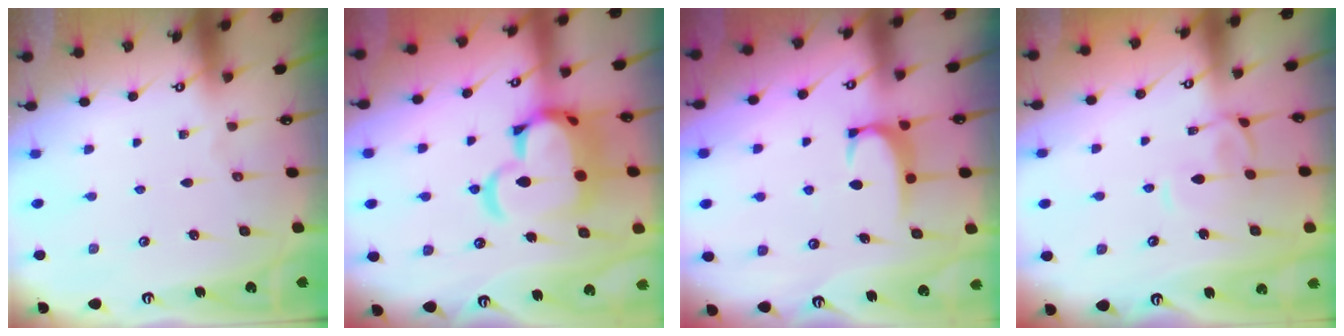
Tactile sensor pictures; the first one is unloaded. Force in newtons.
{"total": 14.8, "press": 14.7, "slide": 2.0}
{"total": 1.8, "press": 1.7, "slide": 0.5}
{"total": 1.1, "press": 0.9, "slide": 0.6}